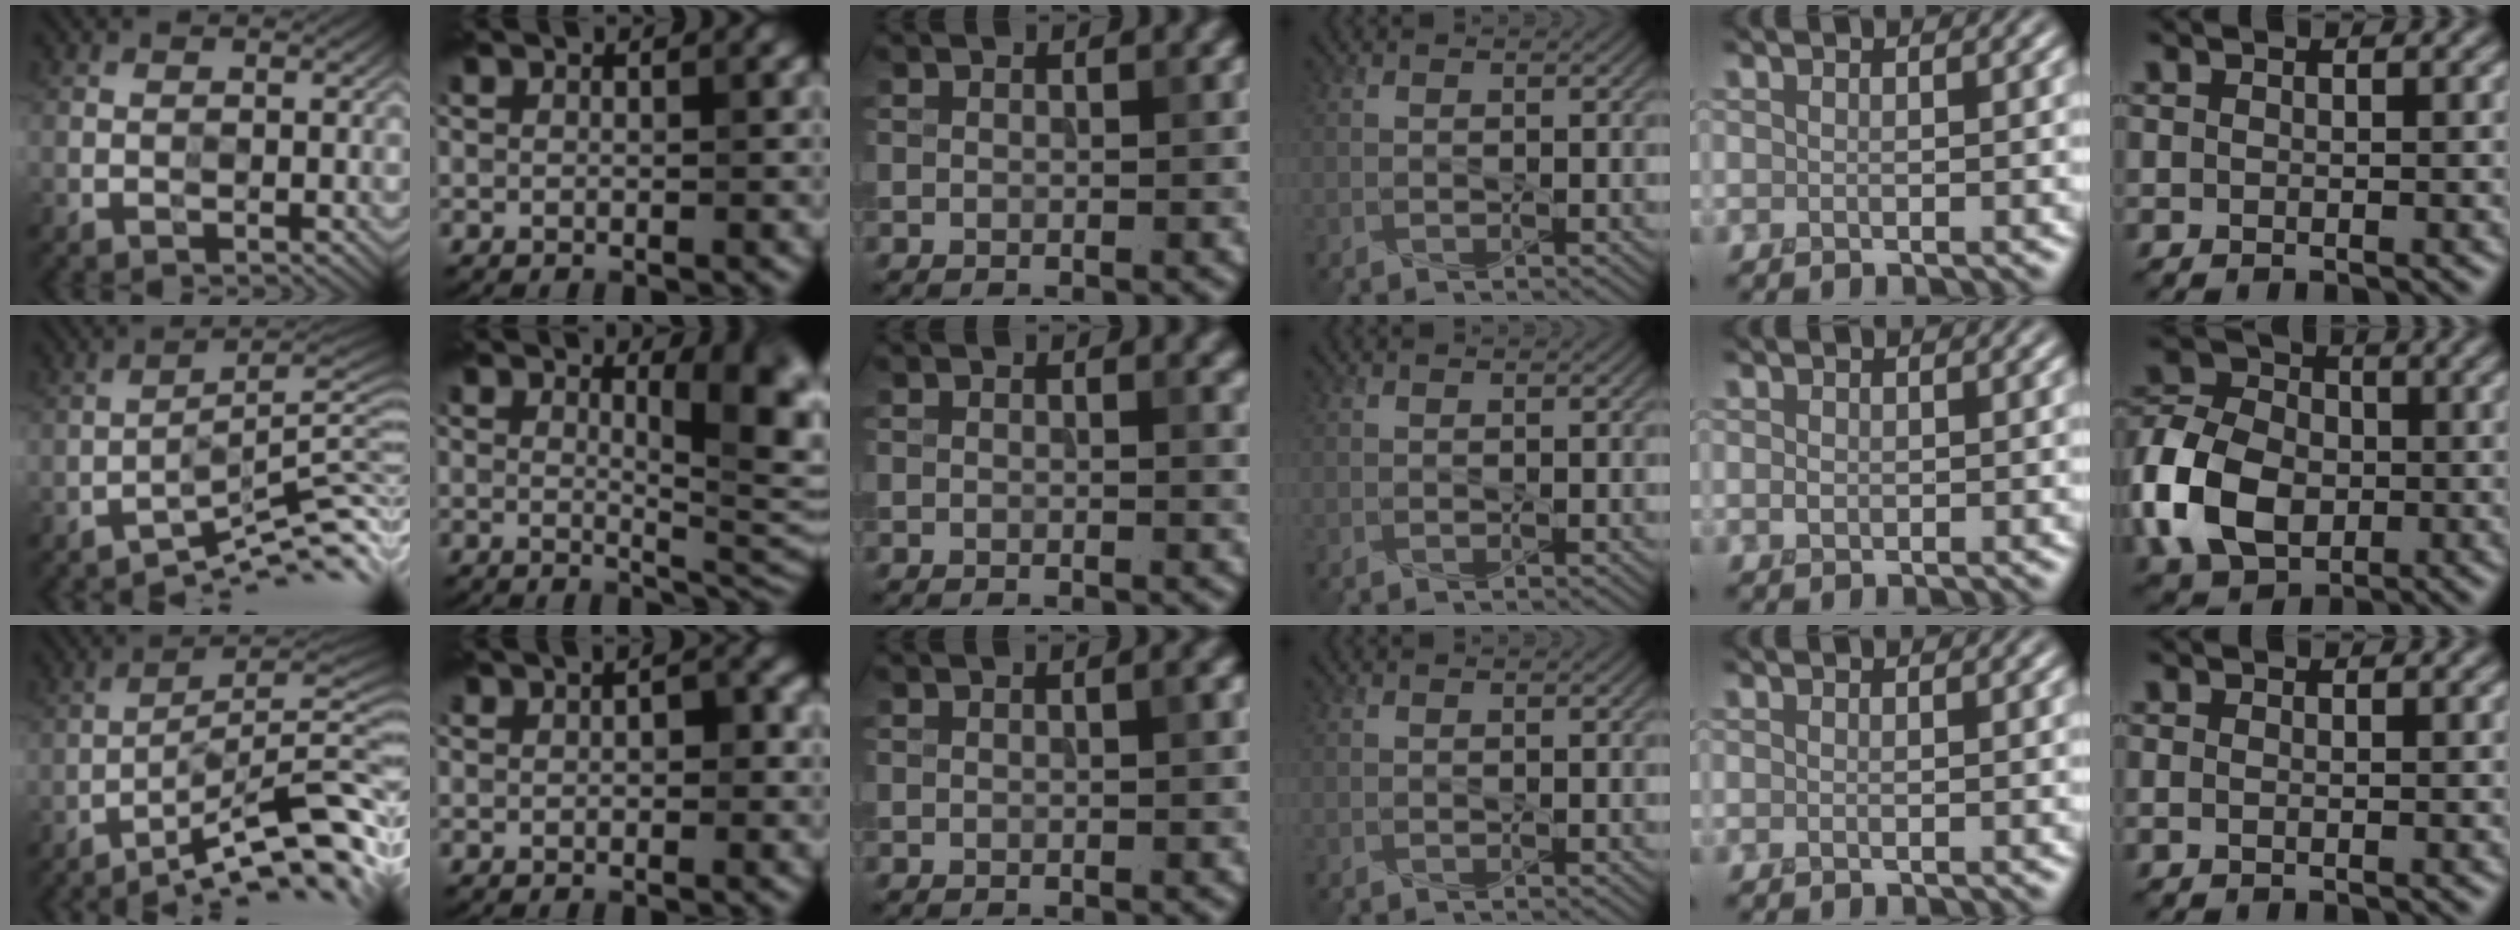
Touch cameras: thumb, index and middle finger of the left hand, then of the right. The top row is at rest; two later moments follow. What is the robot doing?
{"motion": "press", "object": "syringe"}